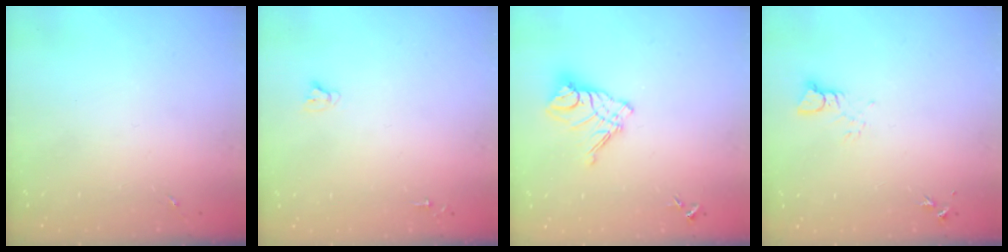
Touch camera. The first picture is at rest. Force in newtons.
{"total": 2.7, "press": 2.7, "slide": 0.2}
{"total": 12.6, "press": 12.5, "slide": 1.3}
{"total": 3.1, "press": 3.1, "slide": 0.4}